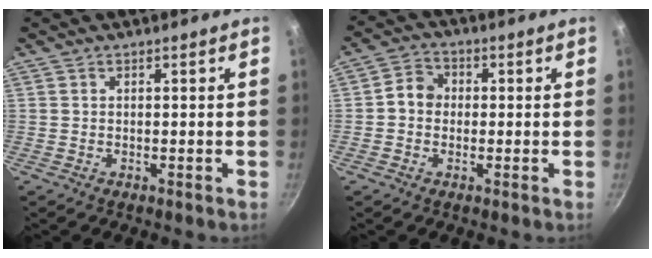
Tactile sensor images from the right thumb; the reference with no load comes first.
{"total": 4.8, "force": [-0.1, 4.2, 2.3], "torque": [-0.016, 0.013, -0.016]}